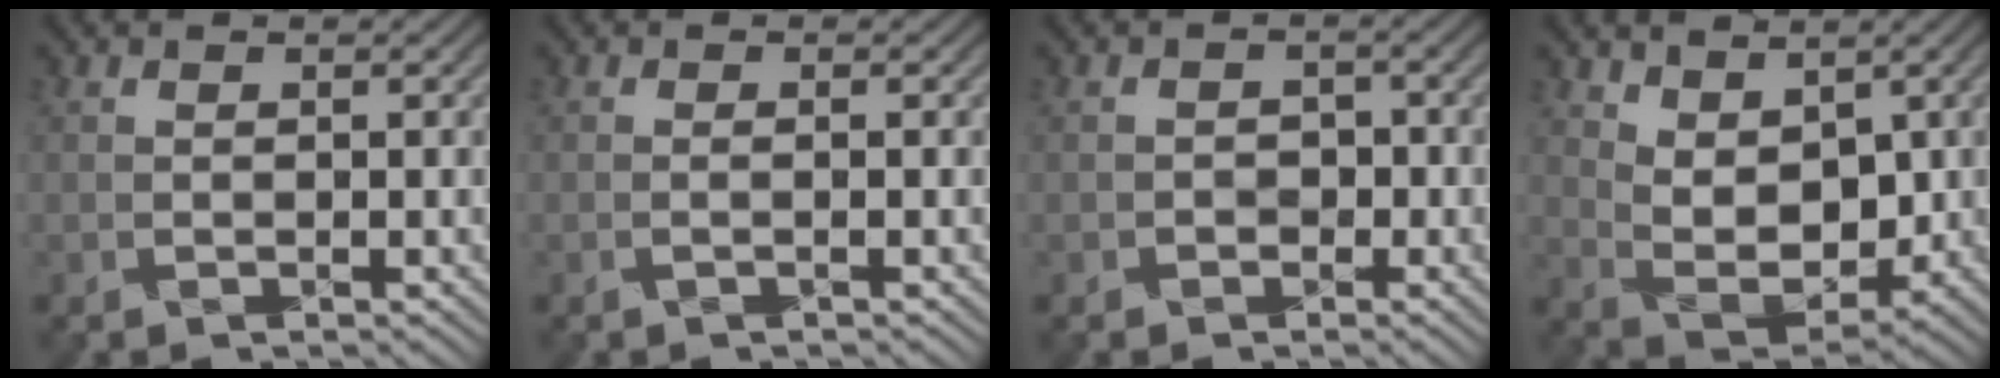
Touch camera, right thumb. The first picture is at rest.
{"total": 0.9, "force": [-0.6, -0.3, 0.7], "torque": [-0.011, 0.005, -0.016]}
{"total": 2.1, "force": [-0.9, 1.7, 0.7], "torque": [-0.009, 0.000, -0.021]}
{"total": 6.3, "force": [2.6, 3.8, 4.3], "torque": [-0.093, -0.006, 0.045]}